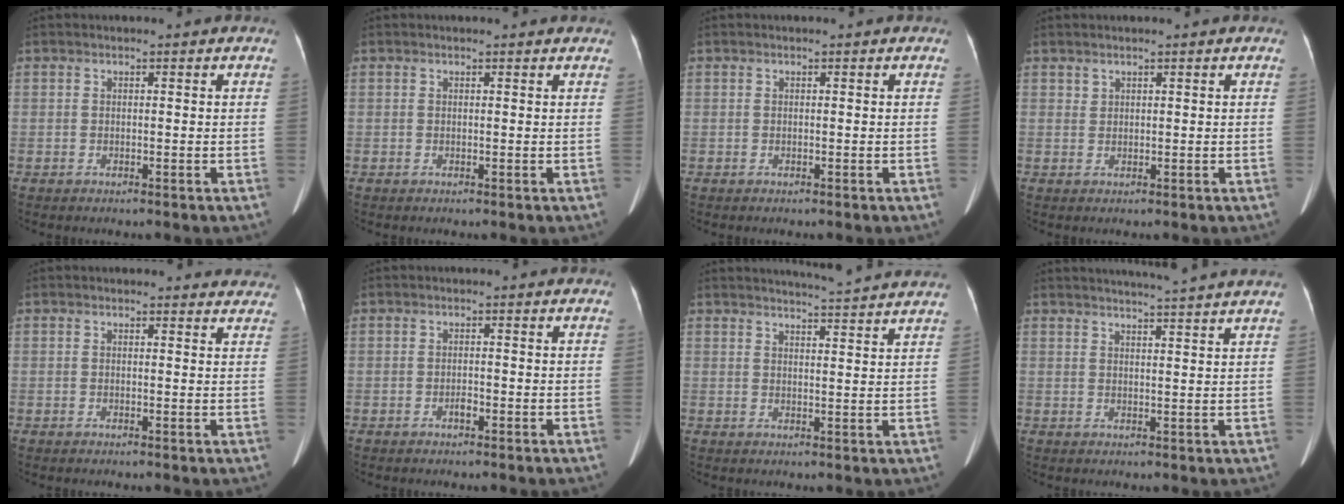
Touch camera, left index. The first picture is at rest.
{"total": 1.4, "force": [1.4, 0.2, 0.2], "torque": [-0.013, 0.001, 0.008]}
{"total": 0.0}
{"total": 0.7, "force": [0.7, 0.3, 0.0], "torque": [0.000, 0.000, 0.013]}
{"total": 4.3, "force": [4.1, 1.4, 0.2], "torque": [0.013, -0.012, 0.018]}
{"total": 1.0, "force": [-0.7, 0.4, 0.7], "torque": [-0.013, 0.002, -0.010]}
{"total": 9.0, "force": [8.6, -1.0, 2.4], "torque": [-0.040, 0.000, 0.099]}
{"total": 8.6, "force": [7.9, -1.4, 3.2], "torque": [-0.045, 0.009, 0.092]}